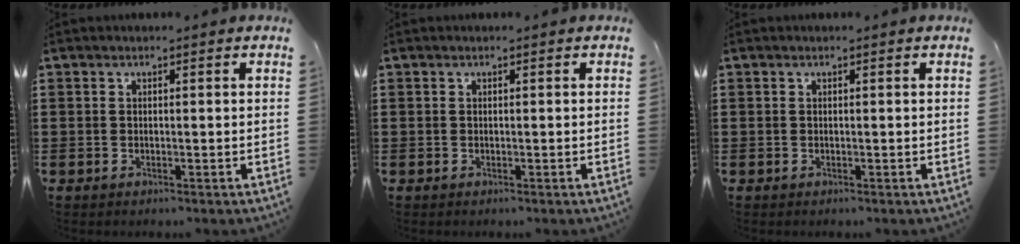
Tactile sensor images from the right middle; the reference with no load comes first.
{"total": 0.0}
{"total": 0.0}